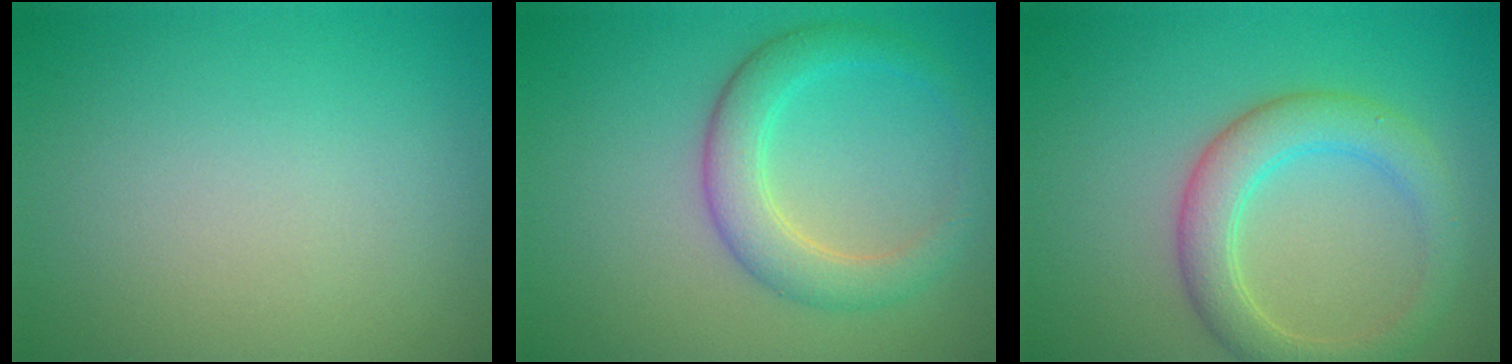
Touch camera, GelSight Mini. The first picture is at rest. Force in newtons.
{"total": 3.9, "press": 3.9, "slide": 0.3}
{"total": 4.4, "press": 4.4, "slide": 0.4}